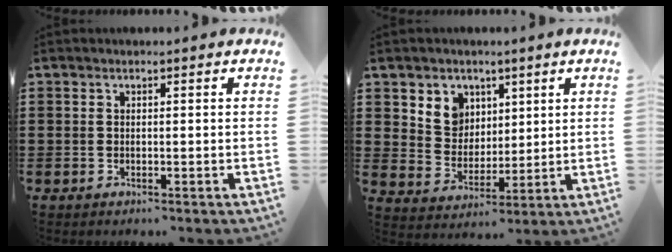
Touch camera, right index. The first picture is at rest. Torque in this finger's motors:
{"motor_torque": [0.24, 0.18, 0.15, 0.06]}